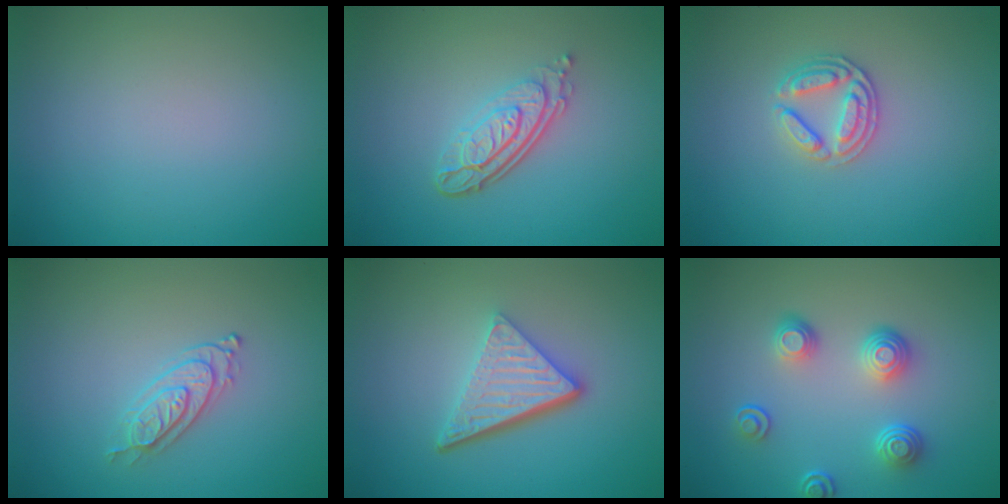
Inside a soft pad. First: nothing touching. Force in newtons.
{"total": 4.4, "press": 3.1, "slide": 3.2}
{"total": 2.6, "press": 2.5, "slide": 0.6}
{"total": 2.2, "press": 2.0, "slide": 0.7}
{"total": 5.3, "press": 3.6, "slide": 3.9}
{"total": 3.7, "press": 2.9, "slide": 2.3}